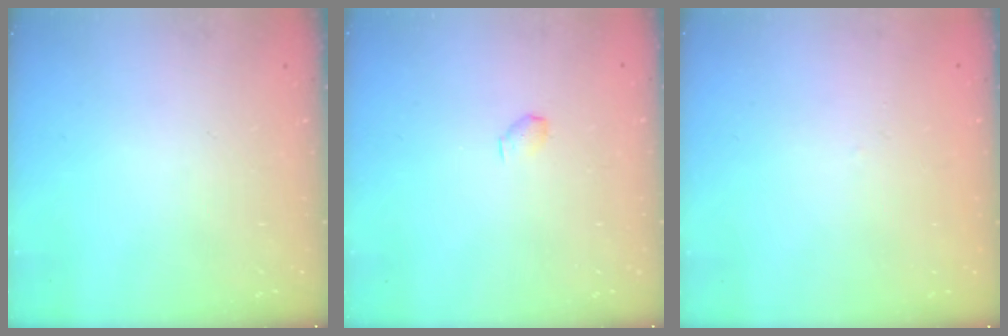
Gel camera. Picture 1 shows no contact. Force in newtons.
{"total": 2.9, "press": 2.9, "slide": 0.5}
{"total": 1.6, "press": 1.6, "slide": 0.3}